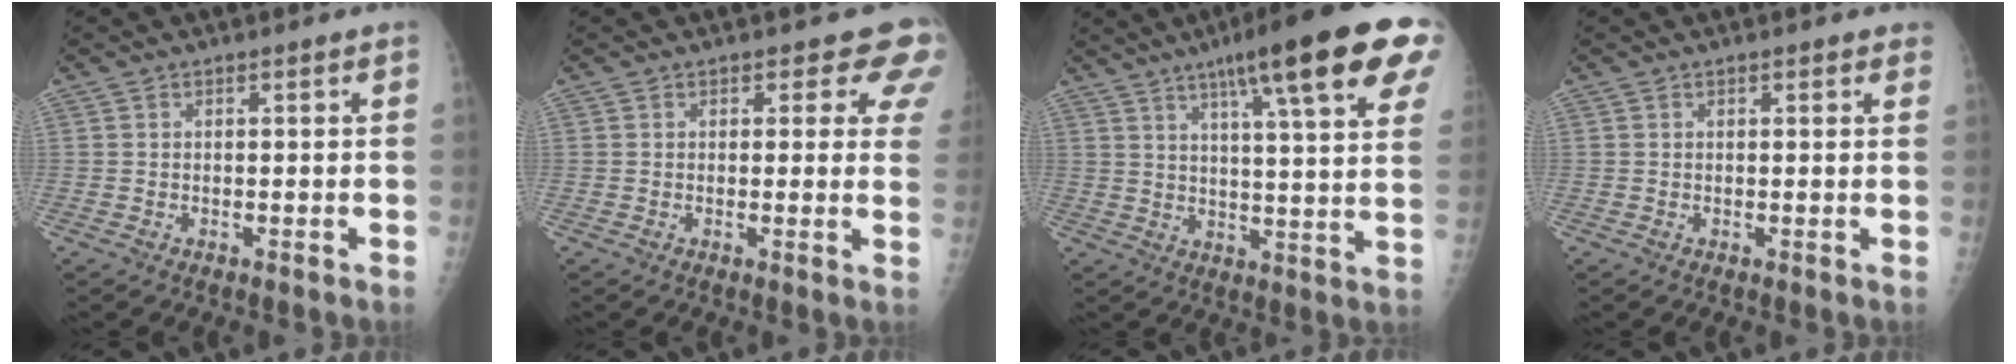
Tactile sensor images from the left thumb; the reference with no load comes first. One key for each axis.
{"total": 6.3, "fx": 4.6, "fy": 3.3, "fz": 2.9, "tx": 0.011, "ty": -0.019, "tz": 0.031}
{"total": 22.7, "fx": 12.3, "fy": 3.5, "fz": 18.8, "tx": -0.259, "ty": -0.017, "tz": 0.163}
{"total": 1.5, "fx": 1.0, "fy": 0.6, "fz": 0.9, "tx": -0.003, "ty": -0.001, "tz": 0.008}